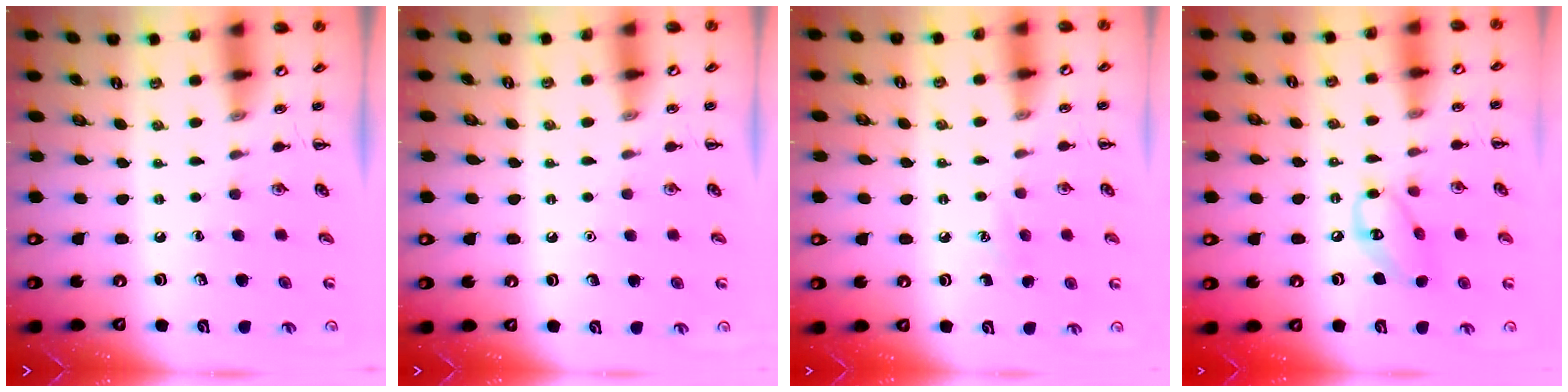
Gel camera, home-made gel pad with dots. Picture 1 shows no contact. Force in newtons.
{"total": 1.5, "press": 1.5, "slide": 0.1}
{"total": 5.8, "press": 5.5, "slide": 1.8}
{"total": 10.2, "press": 10.1, "slide": 1.5}